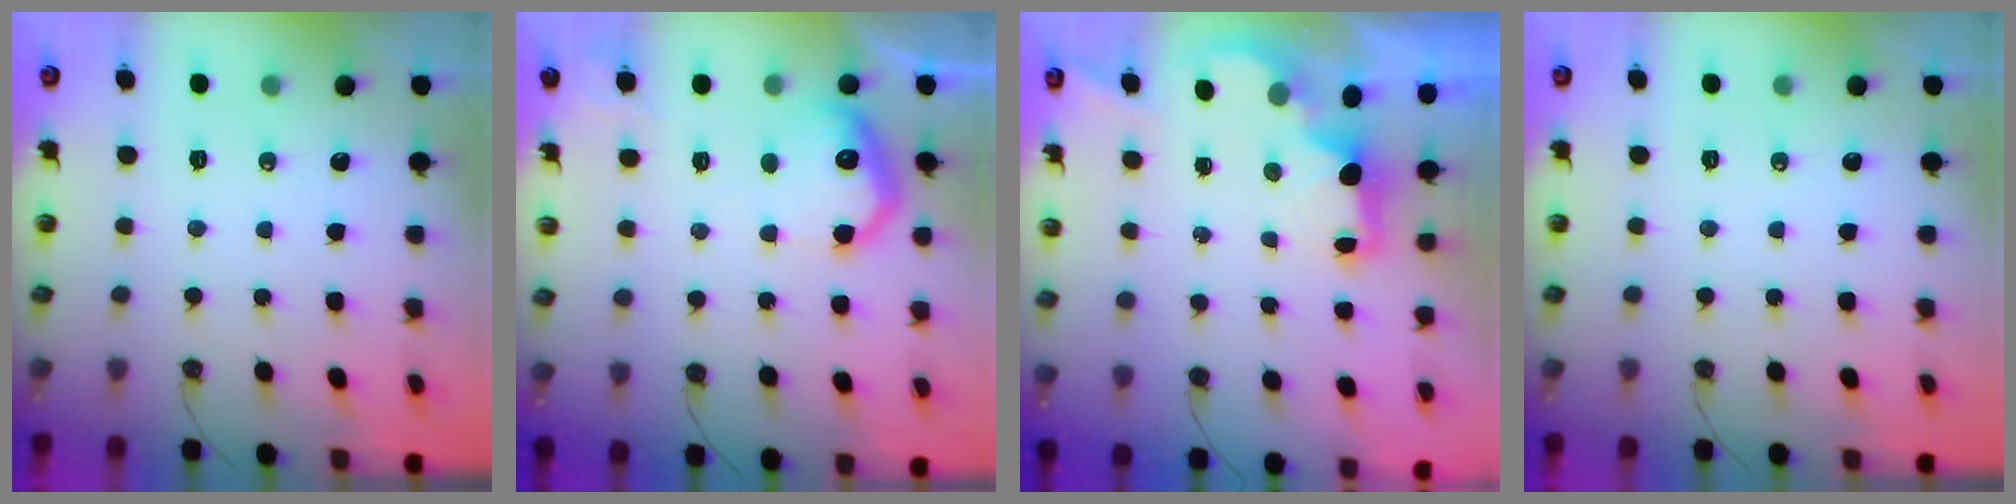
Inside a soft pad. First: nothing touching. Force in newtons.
{"total": 11.8, "press": 11.8, "slide": 0.1}
{"total": 2.2, "press": 2.0, "slide": 0.8}
{"total": 0.0}